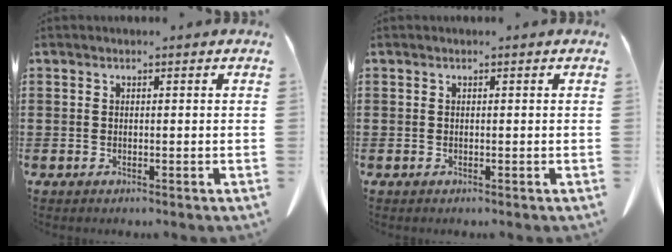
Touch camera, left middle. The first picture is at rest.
{"total": 0.0}